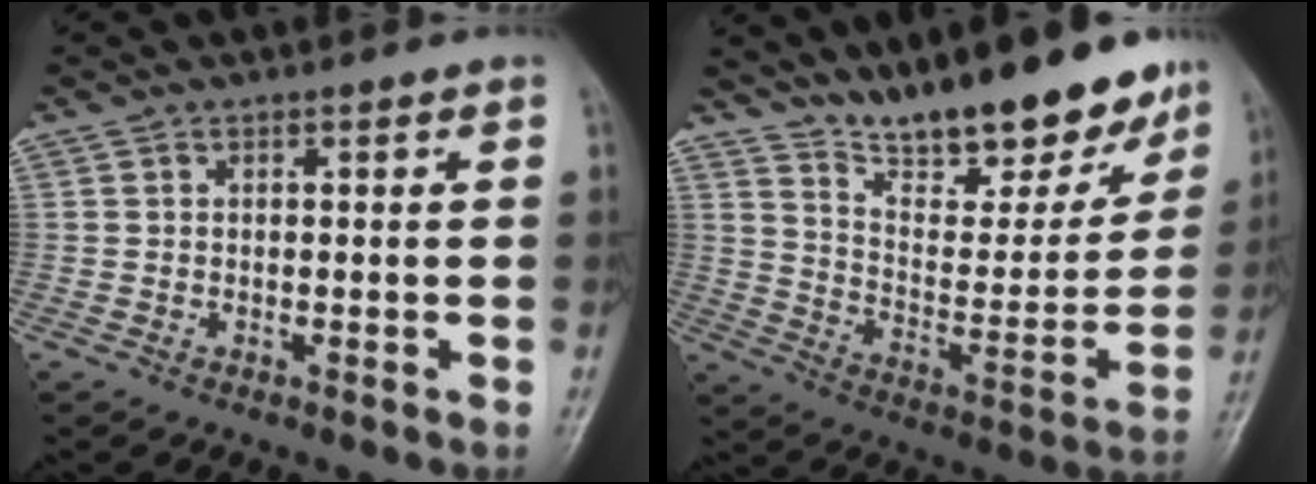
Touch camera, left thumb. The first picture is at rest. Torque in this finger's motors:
{"motor_torque": [1.12, -0.20, 1.27, -1.50, 0.29]}